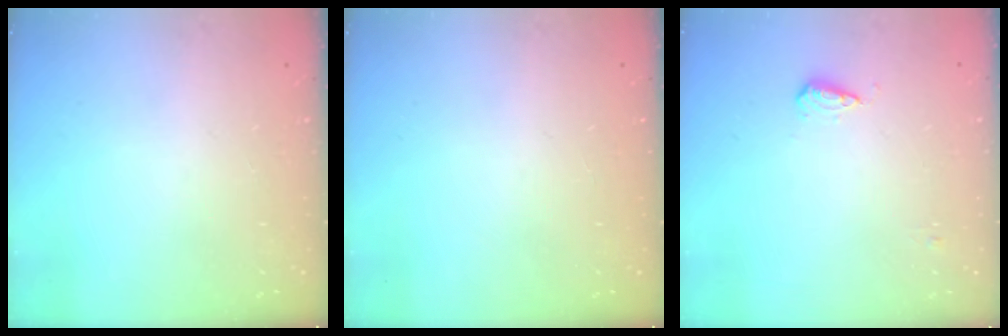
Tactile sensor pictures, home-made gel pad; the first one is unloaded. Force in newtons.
{"total": 0.0}
{"total": 5.5, "press": 5.4, "slide": 0.9}